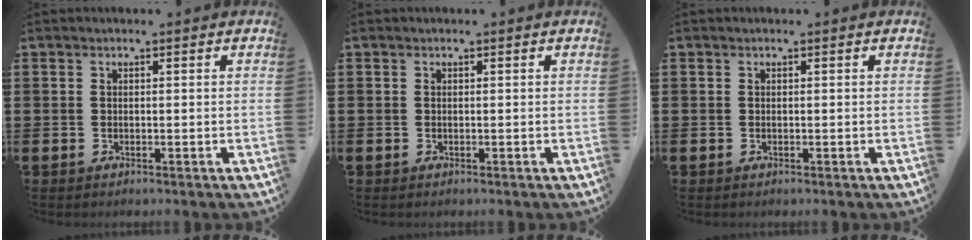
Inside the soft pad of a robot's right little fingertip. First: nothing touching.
{"total": 0.0}
{"total": 0.0}